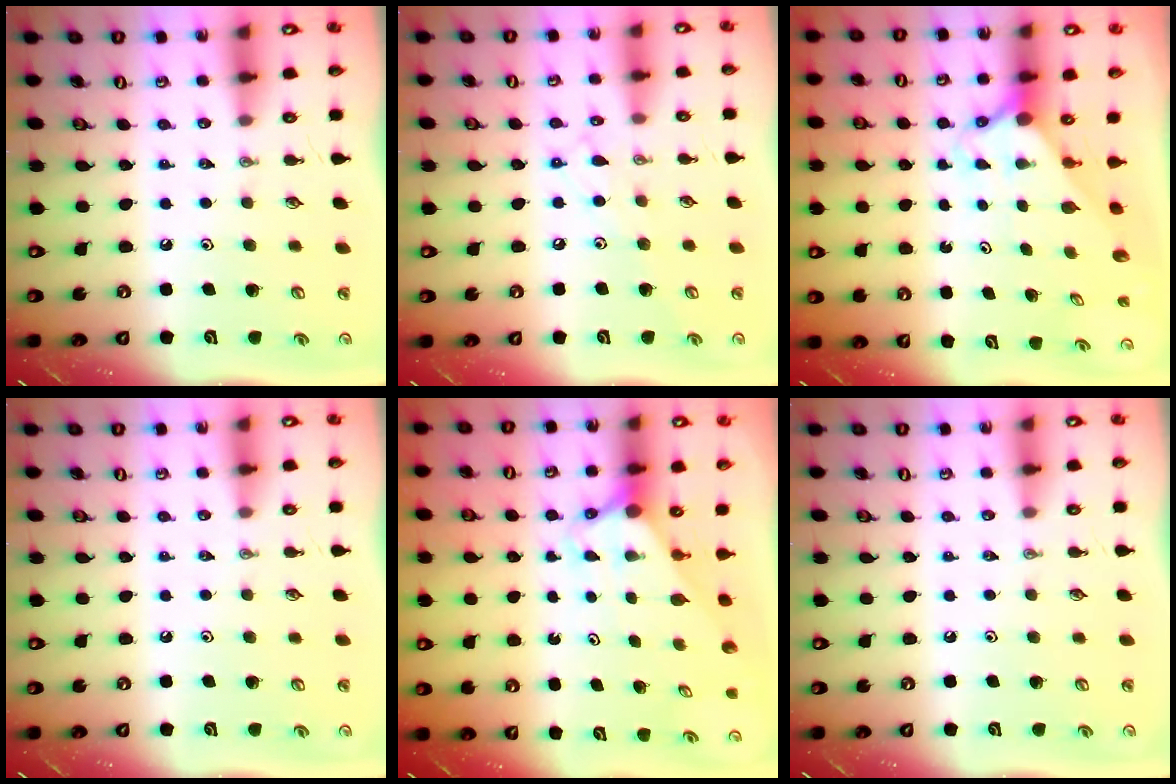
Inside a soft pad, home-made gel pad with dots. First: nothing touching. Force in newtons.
{"total": 8.9, "press": 8.9, "slide": 0.7}
{"total": 2.2, "press": 2.2, "slide": 0.2}
{"total": 0.0}
{"total": 2.9, "press": 2.9, "slide": 0.0}
{"total": 0.0}